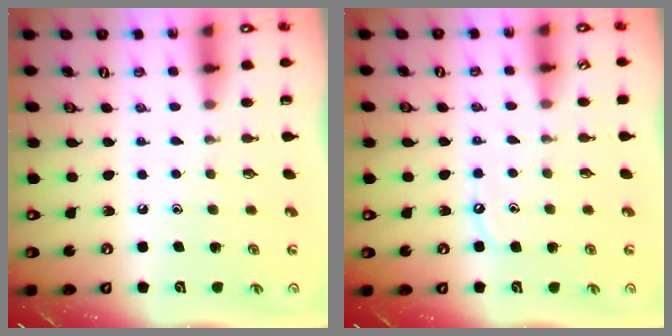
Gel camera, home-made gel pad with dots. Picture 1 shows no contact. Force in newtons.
{"total": 6.0, "press": 5.9, "slide": 0.6}